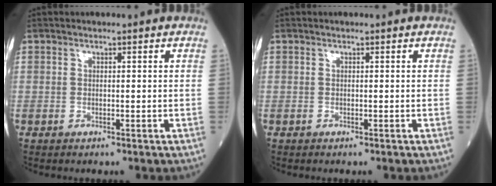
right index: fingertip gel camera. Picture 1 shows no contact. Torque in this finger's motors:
{"motor_torque": [-0.06, -0.08, 0.00, -0.01]}